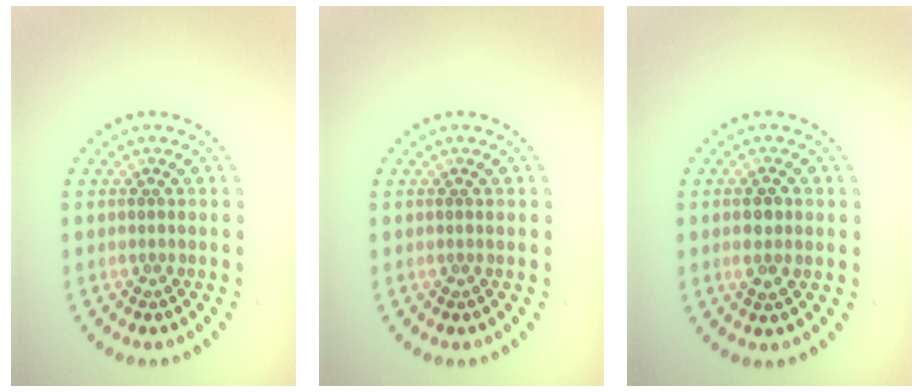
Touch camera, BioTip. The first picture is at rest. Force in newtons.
{"total": 0.0}
{"total": 2.1, "press": 2.0, "slide": 0.7}